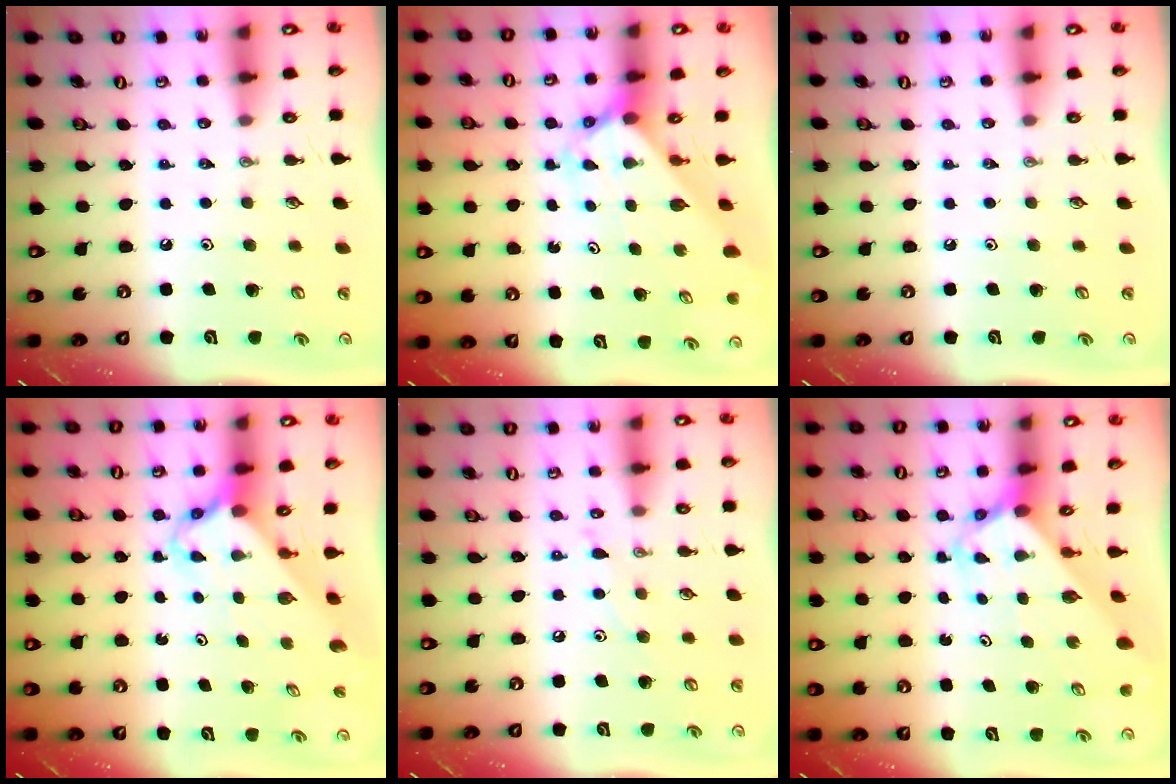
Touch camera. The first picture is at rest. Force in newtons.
{"total": 2.4, "press": 2.4, "slide": 0.3}
{"total": 0.0}
{"total": 2.6, "press": 2.6, "slide": 0.2}
{"total": 6.5, "press": 6.5, "slide": 0.5}
{"total": 2.6, "press": 2.6, "slide": 0.2}